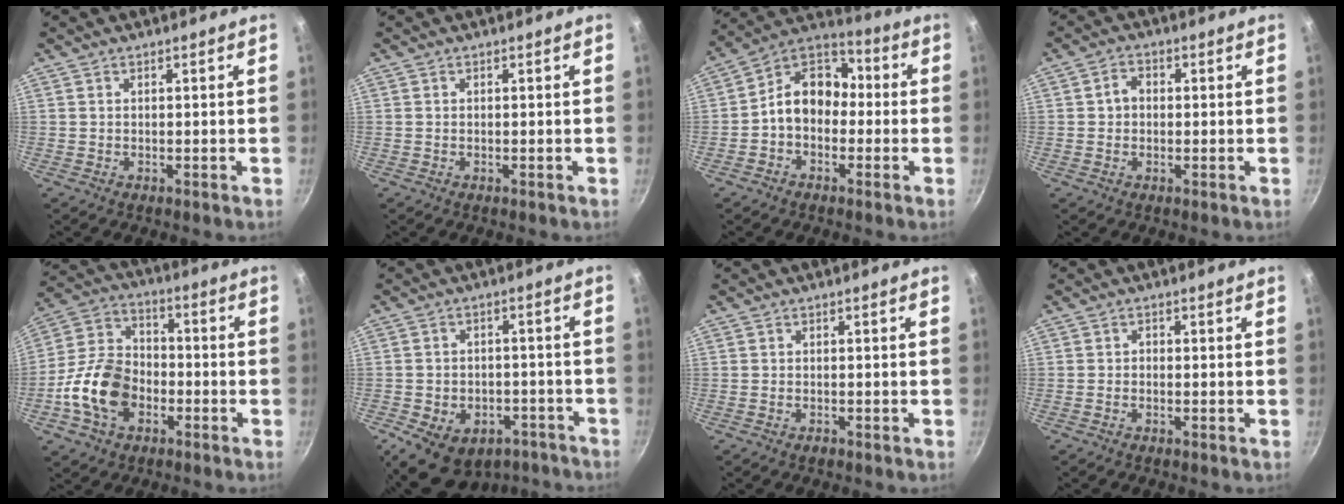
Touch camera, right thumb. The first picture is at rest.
{"total": 0.0}
{"total": 11.7, "force": [-1.4, 8.8, 7.5], "torque": [-0.081, 0.049, -0.050]}
{"total": 3.4, "force": [0.1, 2.8, 1.9], "torque": [-0.019, 0.009, -0.005]}
{"total": 15.2, "force": [-4.9, 10.7, 9.6], "torque": [-0.159, 0.037, -0.106]}
{"total": 15.5, "force": [-8.4, 10.6, 7.6], "torque": [-0.094, 0.043, -0.101]}
{"total": 0.9, "force": [-0.7, 0.5, 0.4], "torque": [-0.011, 0.005, -0.013]}
{"total": 0.9, "force": [-0.6, 0.6, 0.4], "torque": [-0.010, 0.007, -0.017]}